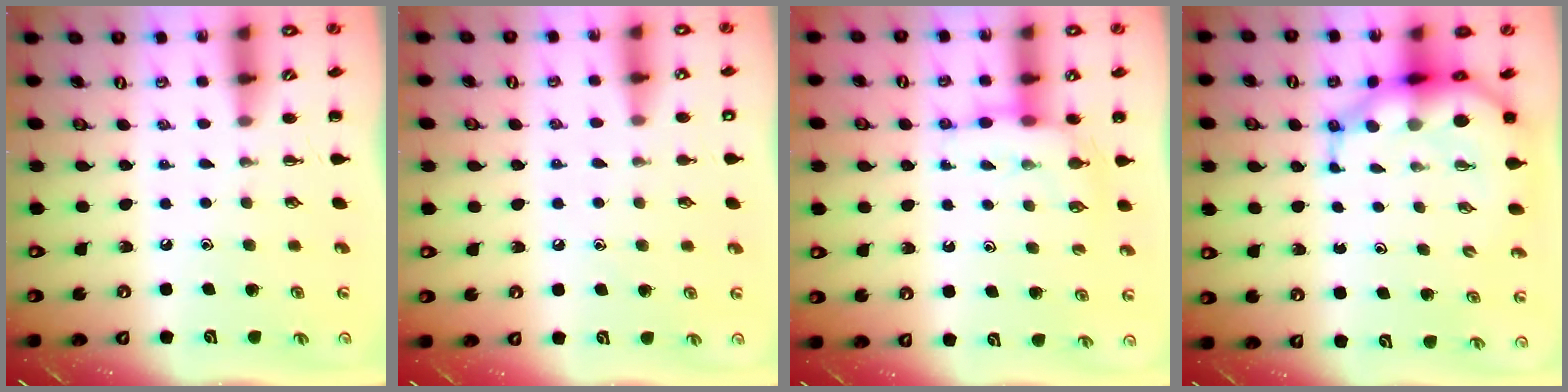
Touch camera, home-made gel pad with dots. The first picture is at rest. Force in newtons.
{"total": 6.5, "press": 6.2, "slide": 1.9}
{"total": 7.9, "press": 7.8, "slide": 0.8}
{"total": 9.3, "press": 8.9, "slide": 2.6}